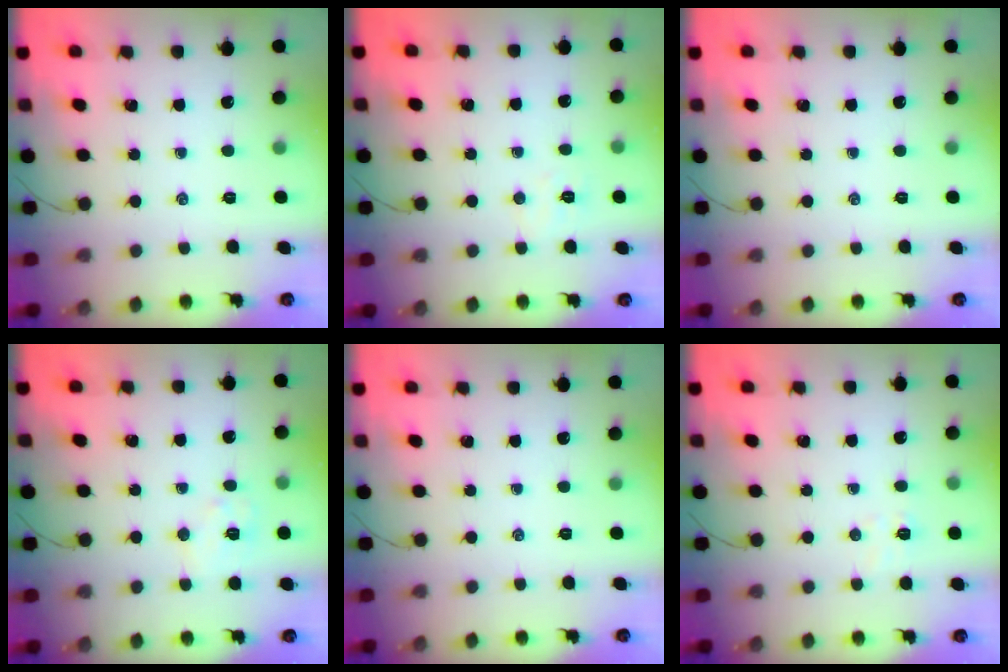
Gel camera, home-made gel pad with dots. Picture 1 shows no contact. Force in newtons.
{"total": 3.6, "press": 3.5, "slide": 0.8}
{"total": 0.0}
{"total": 6.9, "press": 6.8, "slide": 1.1}
{"total": 0.0}
{"total": 5.0, "press": 4.9, "slide": 0.8}